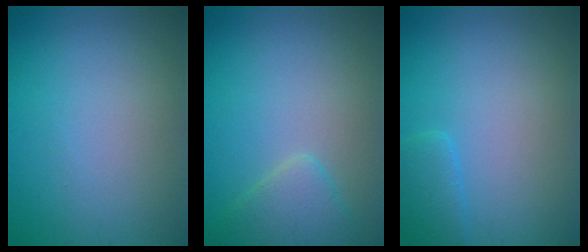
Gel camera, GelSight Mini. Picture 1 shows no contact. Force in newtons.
{"total": 2.8, "press": 2.8, "slide": 0.2}
{"total": 1.9, "press": 1.8, "slide": 0.3}